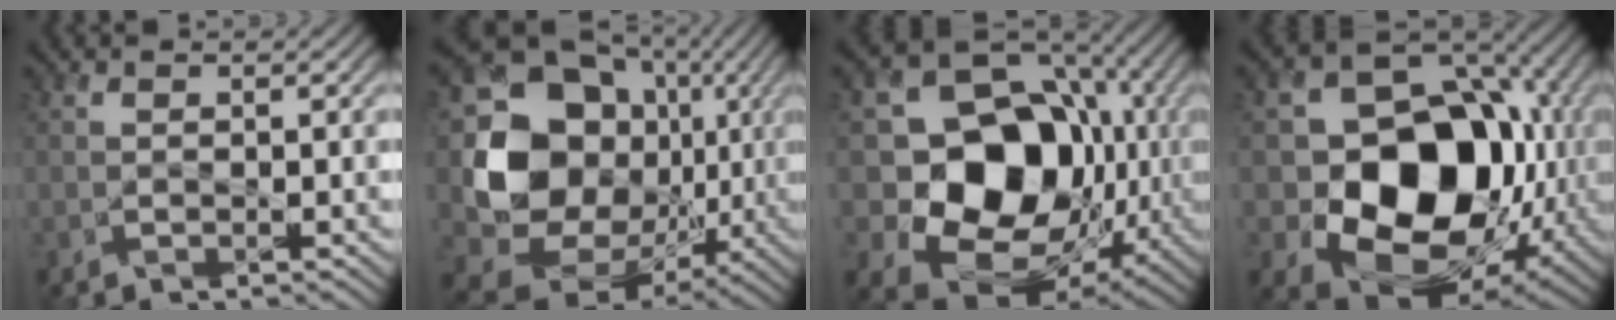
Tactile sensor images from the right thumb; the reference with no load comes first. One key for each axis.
{"total": 20.3, "fx": 0.9, "fy": 16.7, "fz": 11.4, "tx": -0.269, "ty": -0.029, "tz": 0.044}
{"total": 17.0, "fx": -0.1, "fy": 13.8, "fz": 9.9, "tx": -0.171, "ty": -0.041, "tz": 0.006}
{"total": 18.0, "fx": -1.3, "fy": 13.9, "fz": 11.3, "tx": -0.180, "ty": -0.047, "tz": -0.005}